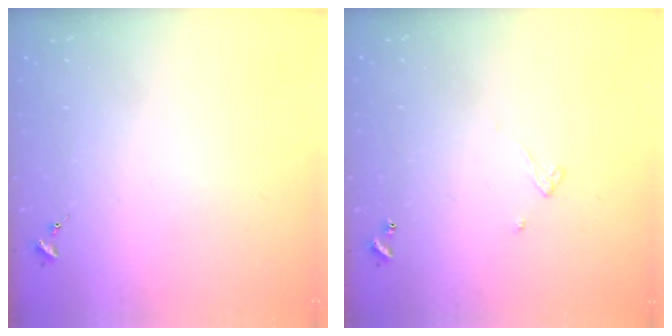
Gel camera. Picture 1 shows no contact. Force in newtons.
{"total": 2.6, "press": 2.6, "slide": 0.2}